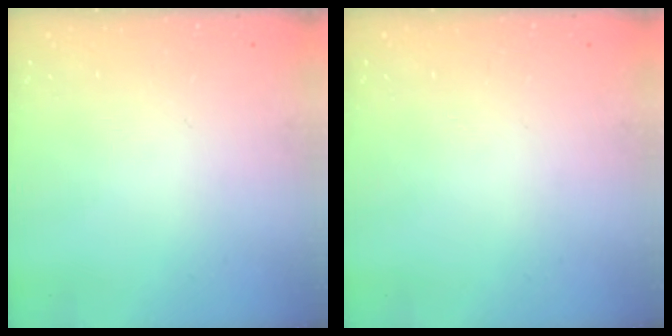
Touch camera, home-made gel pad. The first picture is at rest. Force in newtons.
{"total": 0.0}